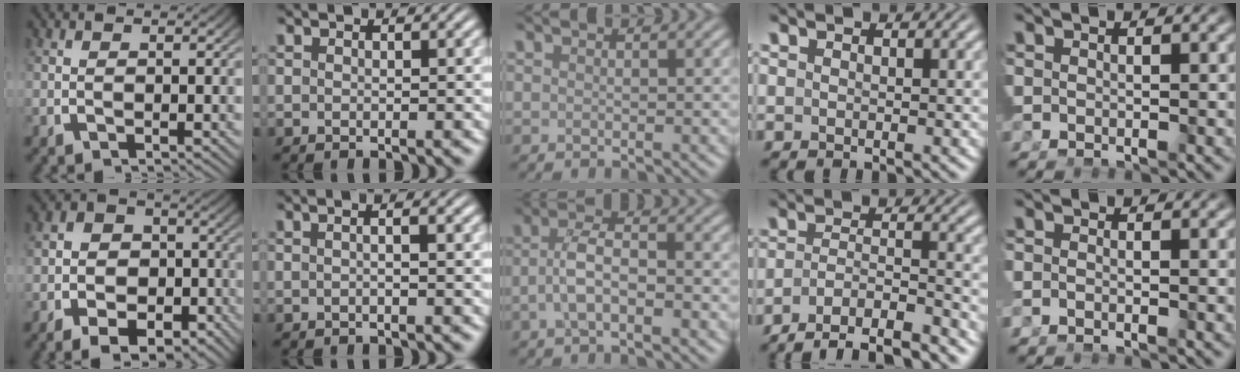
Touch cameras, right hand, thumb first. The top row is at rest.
{"thumb": {"total": 7.3, "force": [-2.7, 5.5, 3.9], "torque": [-0.065, -0.026, -0.040]}, "index": {"total": 1.6, "force": [-0.3, 0.1, 1.5], "torque": [-0.020, 0.006, -0.009]}, "middle": {"total": 3.6, "force": [-1.2, 1.7, 3.0], "torque": [-0.055, -0.001, -0.023]}, "ring": {"total": 8.3, "force": [-6.9, 3.5, 3.1], "torque": [-0.059, -0.032, -0.102]}, "little": {"total": 1.7, "force": [-1.0, 1.1, 0.8], "torque": [-0.029, -0.005, -0.020]}}